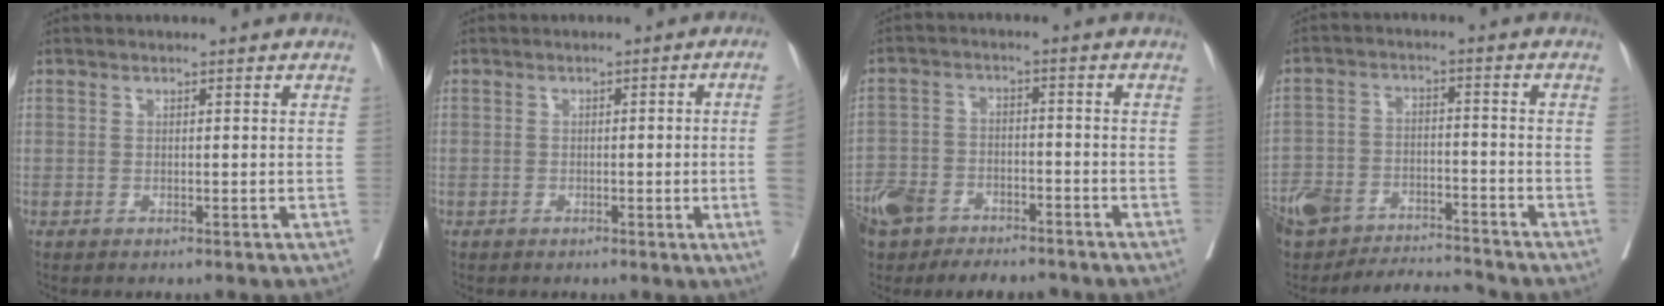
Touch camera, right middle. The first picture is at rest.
{"total": 5.5, "force": [-0.9, -1.4, 5.3], "torque": [-0.060, -0.007, -0.010]}
{"total": 12.3, "force": [-9.1, 6.3, 5.3], "torque": [-0.115, 0.008, -0.150]}
{"total": 12.7, "force": [-11.4, 3.9, 3.8], "torque": [-0.074, 0.022, -0.193]}